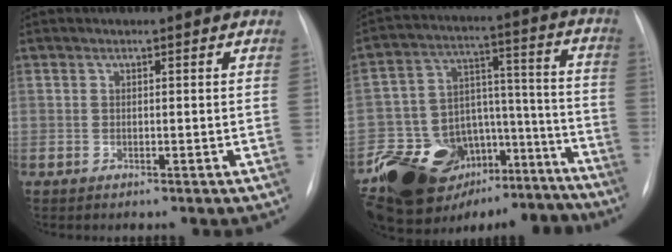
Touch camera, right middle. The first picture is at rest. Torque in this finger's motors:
{"motor_torque": [1.05, -1.08, 0.74, 0.18]}